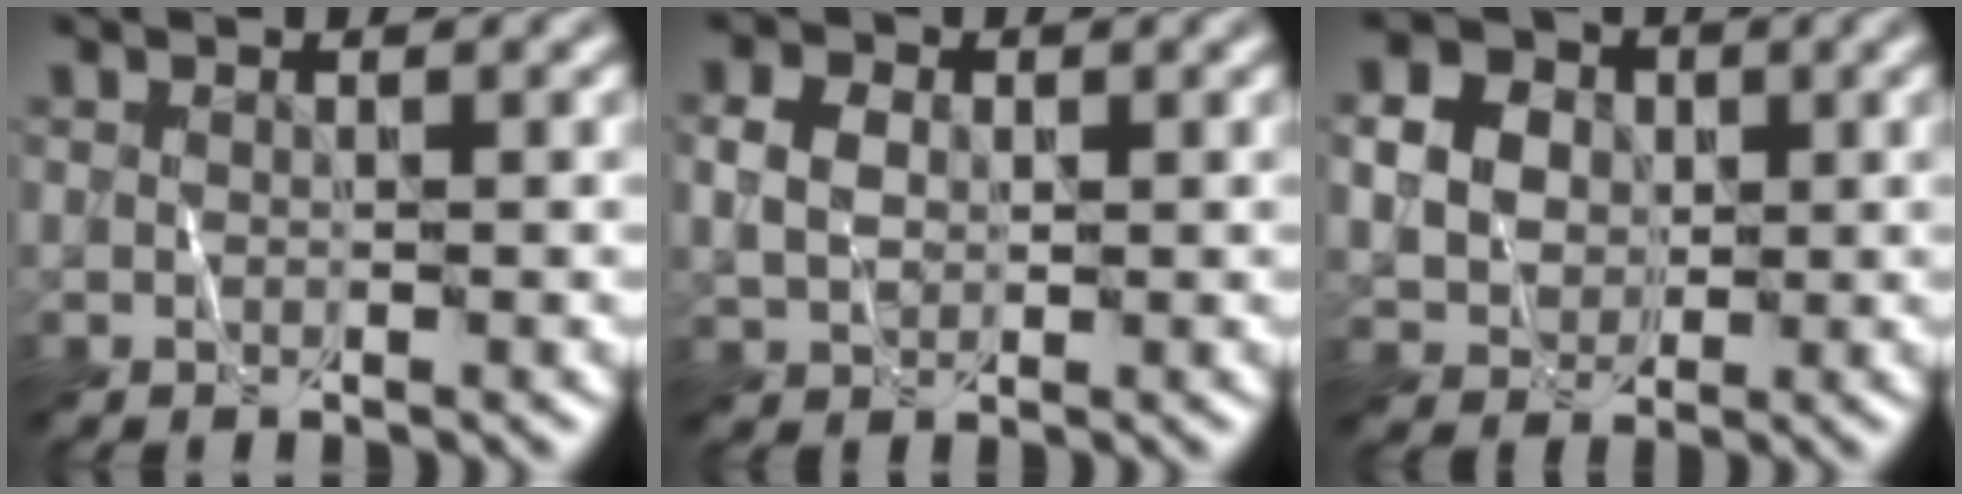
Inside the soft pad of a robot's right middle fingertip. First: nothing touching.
{"total": 2.8, "force": [0.4, 2.1, 1.7], "torque": [-0.040, 0.004, 0.005]}
{"total": 4.2, "force": [0.6, 3.6, 2.1], "torque": [-0.042, 0.005, 0.008]}